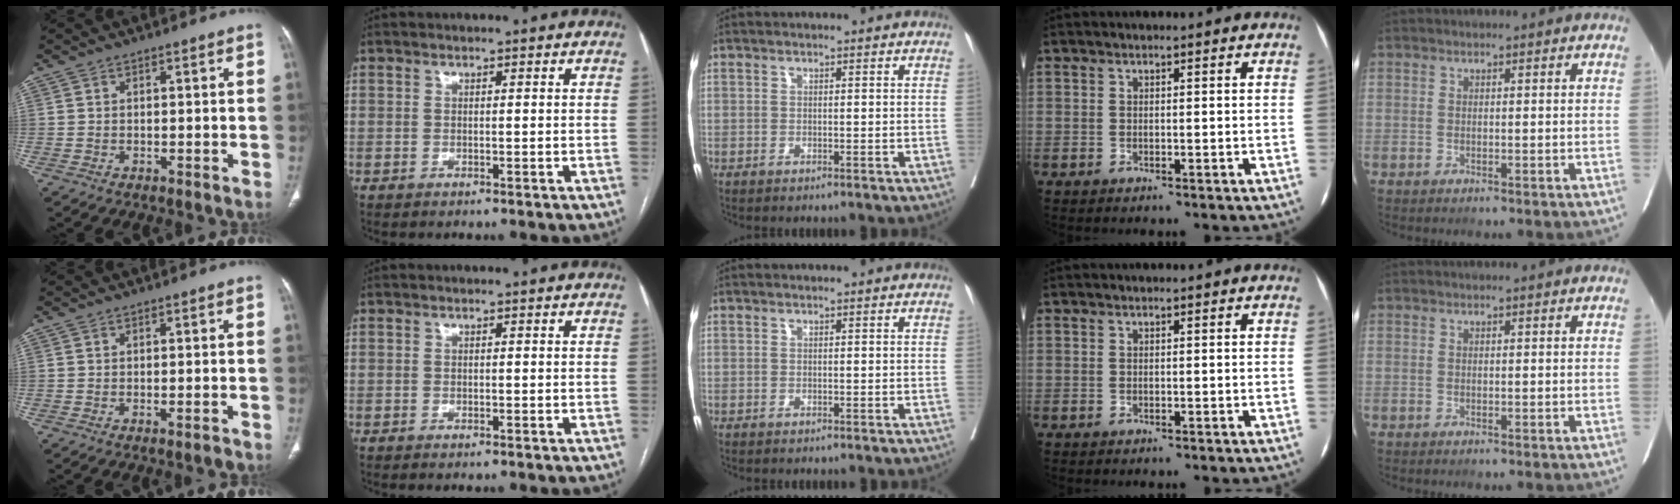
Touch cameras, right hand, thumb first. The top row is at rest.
{"thumb": {"total": 1.3, "force": [-0.9, 0.2, 1.0], "torque": [-0.019, 0.001, -0.009]}, "index": {"total": 0.6, "force": [-0.4, 0.1, 0.4], "torque": [-0.010, -0.002, -0.004]}}